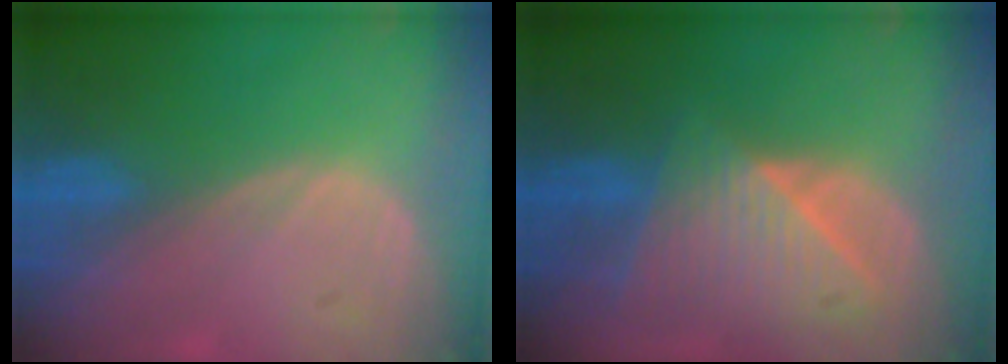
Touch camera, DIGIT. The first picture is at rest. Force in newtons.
{"total": 9.0, "press": 8.1, "slide": 4.1}